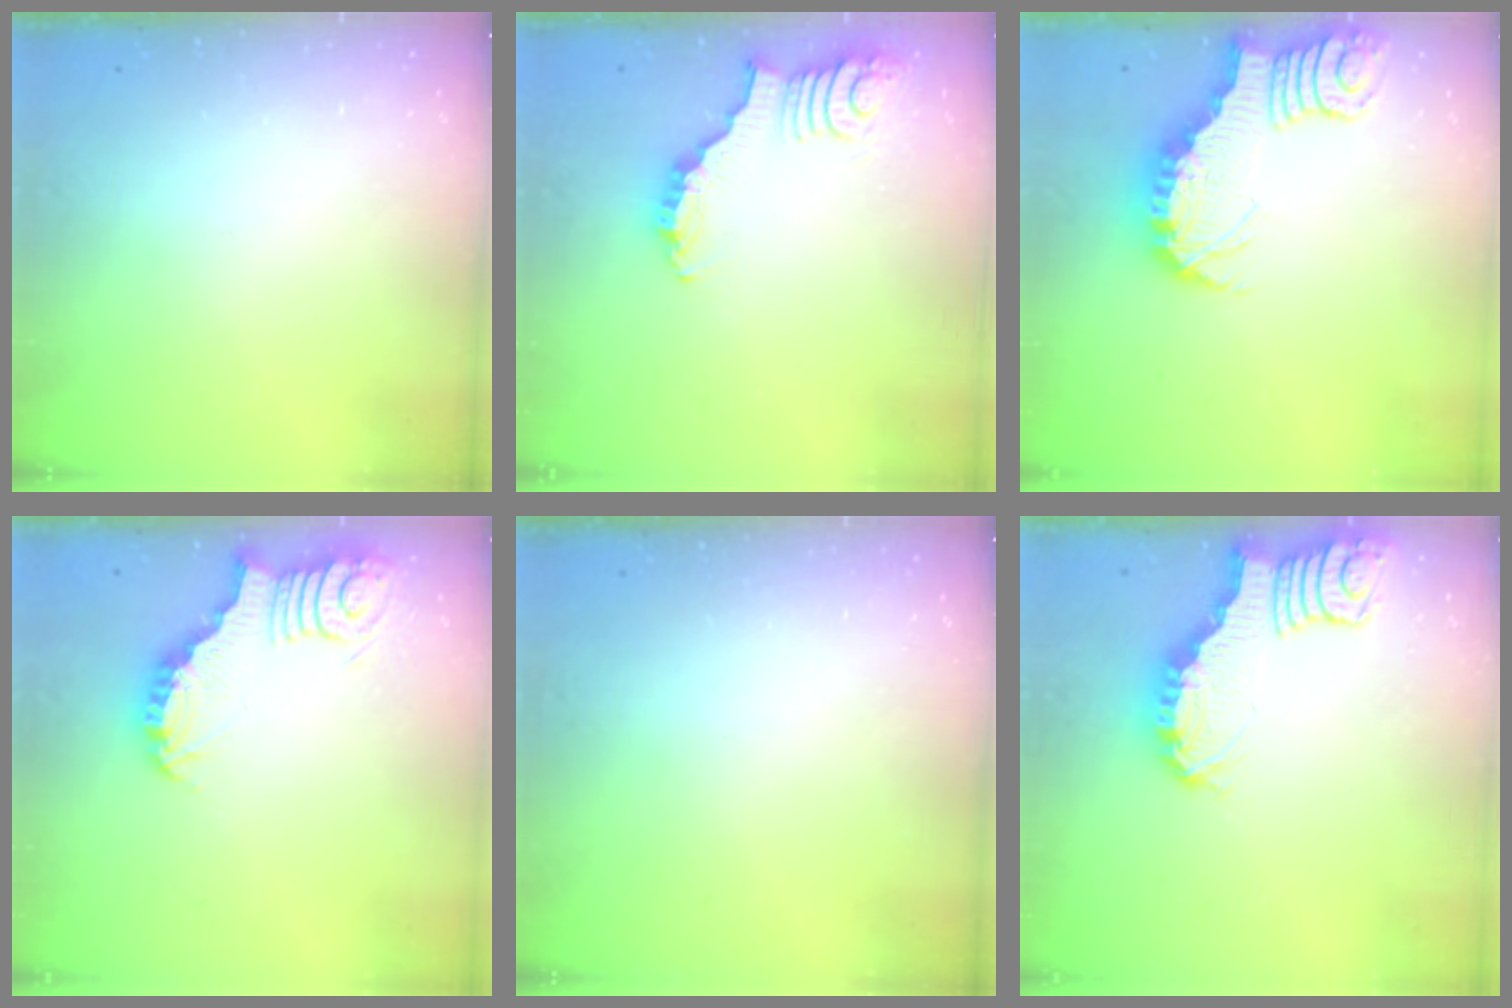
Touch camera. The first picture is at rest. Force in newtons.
{"total": 2.9, "press": 2.8, "slide": 0.4}
{"total": 3.3, "press": 3.3, "slide": 0.5}
{"total": 3.7, "press": 3.6, "slide": 0.6}
{"total": 0.0}
{"total": 2.5, "press": 2.4, "slide": 0.5}